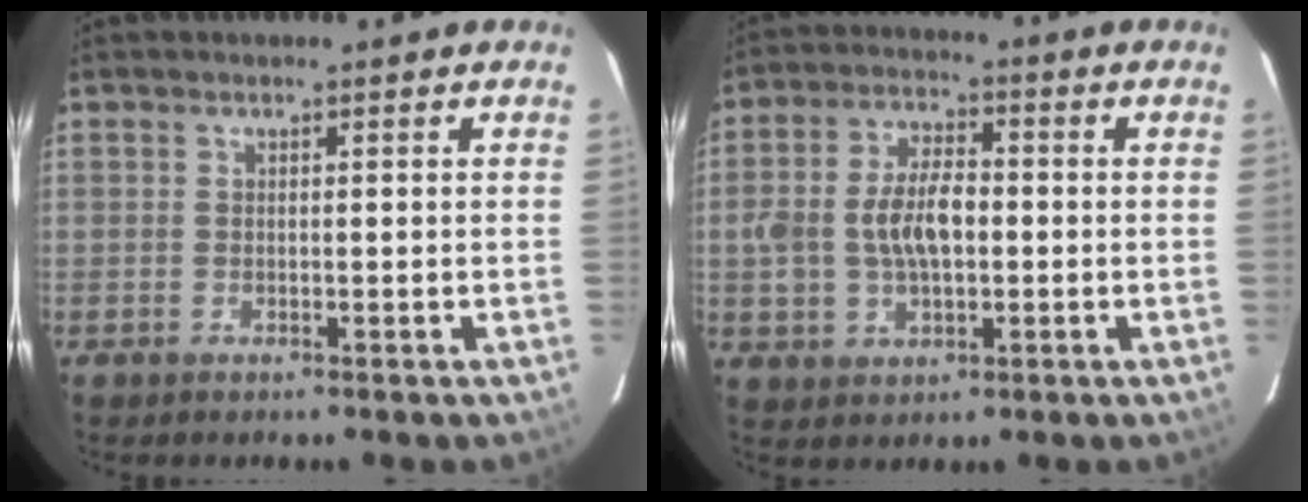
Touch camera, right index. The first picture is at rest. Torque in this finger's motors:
{"motor_torque": [0.44, -0.05, 0.29, 0.12]}